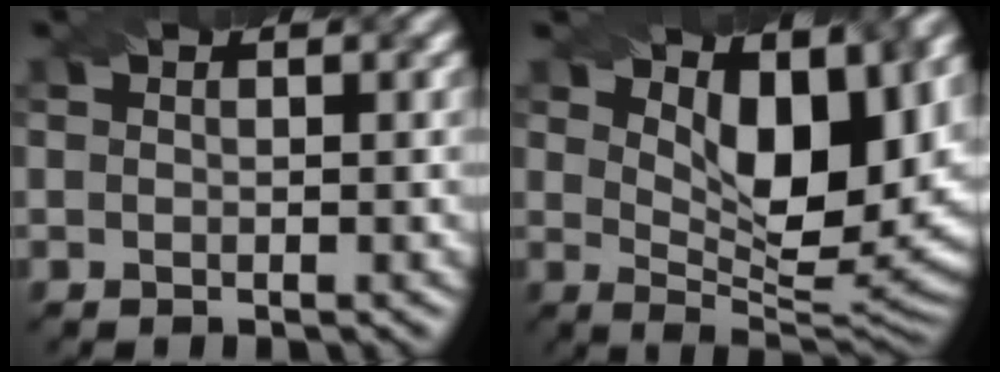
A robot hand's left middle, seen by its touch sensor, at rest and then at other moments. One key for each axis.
{"total": 8.9, "fx": 3.9, "fy": 3.9, "fz": 7.0, "tx": -0.114, "ty": -0.006, "tz": 0.066}